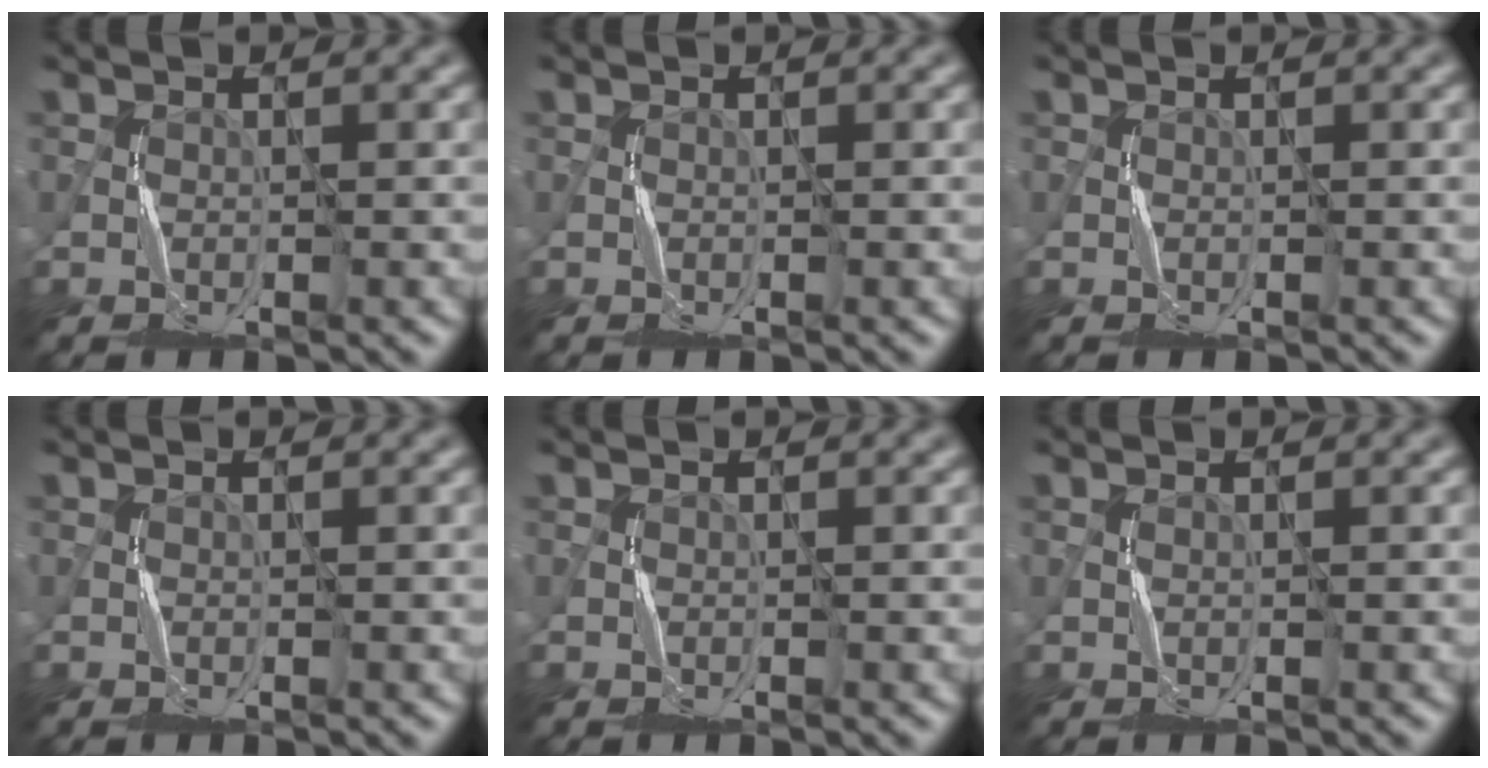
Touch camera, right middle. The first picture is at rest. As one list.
[{"total": 0.0}, {"total": 0.0}, {"total": 0.0}, {"total": 0.0}, {"total": 0.0}]